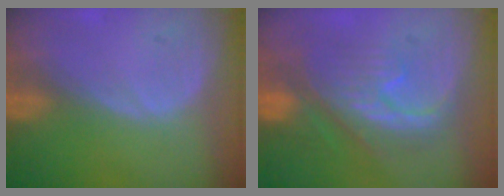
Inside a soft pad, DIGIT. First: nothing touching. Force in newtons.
{"total": 8.0, "press": 7.9, "slide": 1.2}